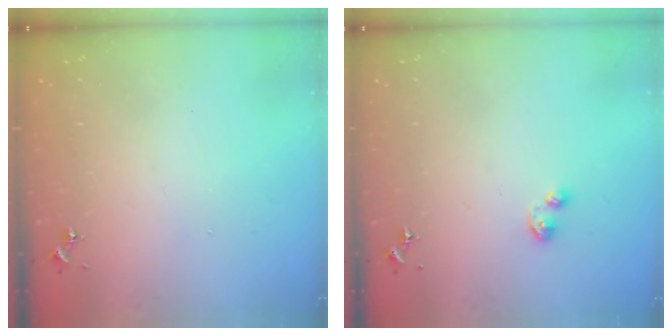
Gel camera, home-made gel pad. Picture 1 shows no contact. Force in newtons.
{"total": 2.9, "press": 2.9, "slide": 0.4}